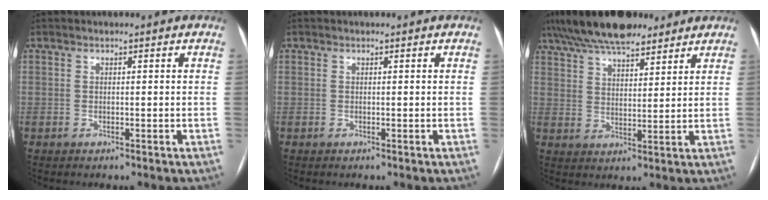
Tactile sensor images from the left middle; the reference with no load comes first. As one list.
[{"total": 0.0}, {"total": 15.5, "force": [12.3, 4.8, 8.1], "torque": [-0.158, 0.047, 0.206]}]